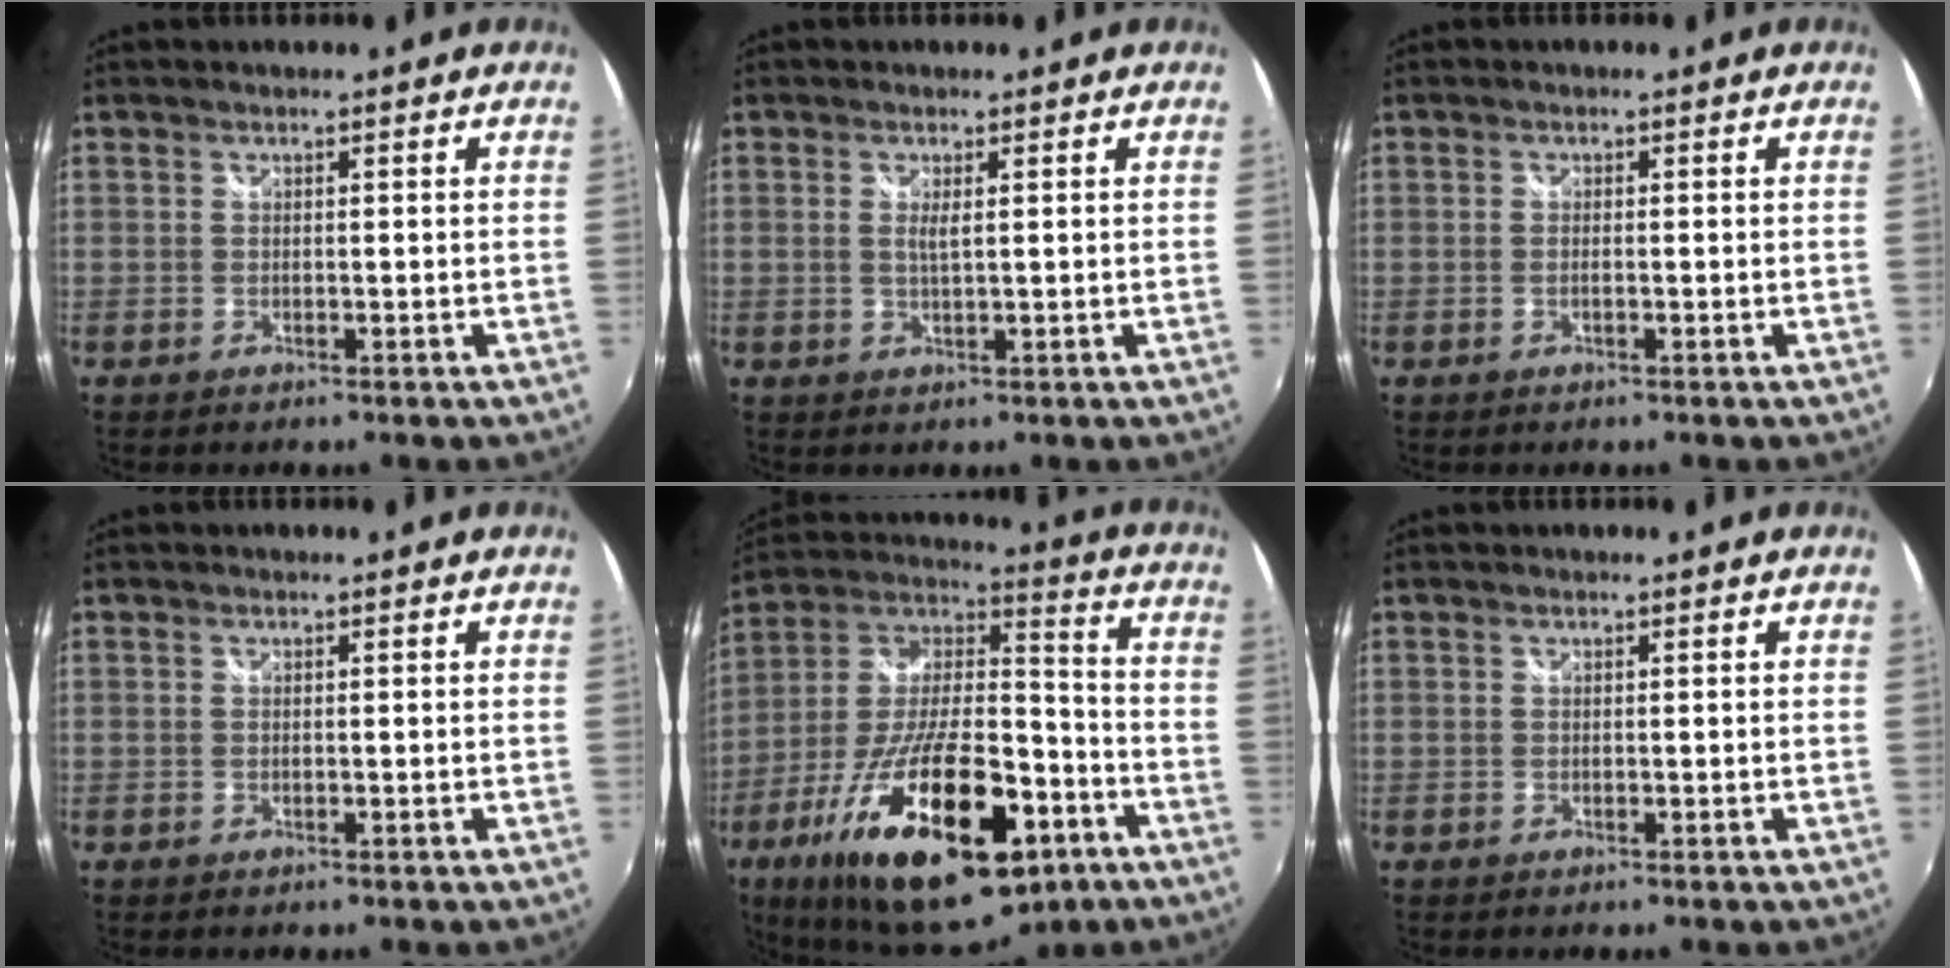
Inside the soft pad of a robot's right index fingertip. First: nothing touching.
{"total": 1.7, "force": [0.4, 0.2, 1.6], "torque": [-0.030, -0.002, 0.007]}
{"total": 0.6, "force": [-0.2, 0.1, 0.5], "torque": [-0.013, 0.000, -0.007]}
{"total": 0.0}
{"total": 30.8, "force": [-15.0, 12.1, 24.0], "torque": [-0.440, -0.033, -0.242]}
{"total": 0.0}